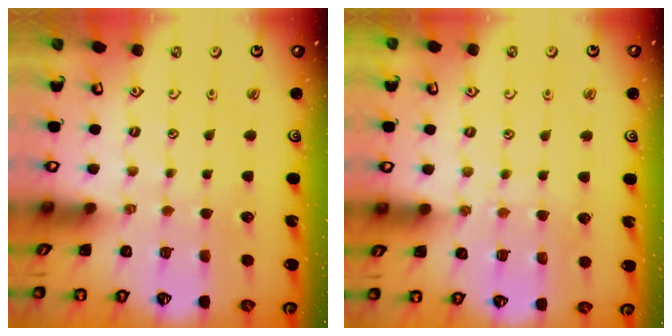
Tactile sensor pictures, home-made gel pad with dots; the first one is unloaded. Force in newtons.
{"total": 7.8, "press": 7.7, "slide": 0.7}